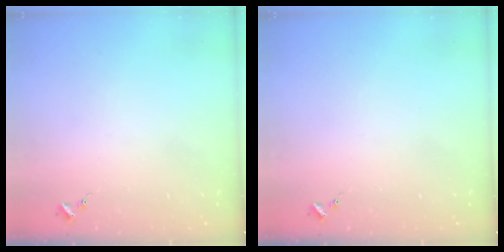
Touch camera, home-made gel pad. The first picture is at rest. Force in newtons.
{"total": 0.0}